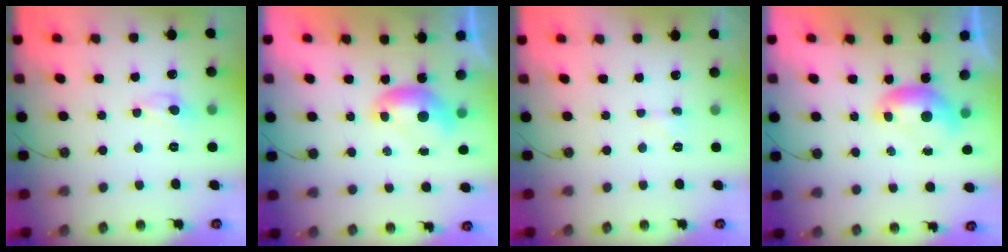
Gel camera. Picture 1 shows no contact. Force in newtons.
{"total": 0.0}
{"total": 0.0}
{"total": 0.0}